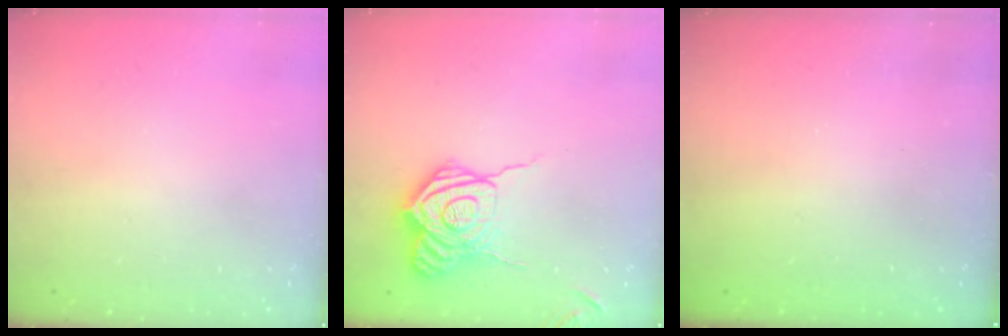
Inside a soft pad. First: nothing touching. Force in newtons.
{"total": 18.3, "press": 18.2, "slide": 1.3}
{"total": 2.5, "press": 2.4, "slide": 0.8}